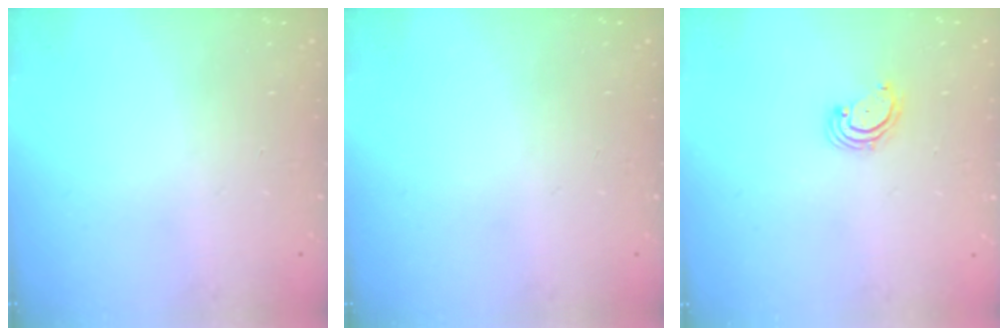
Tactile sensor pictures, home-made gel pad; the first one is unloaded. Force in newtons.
{"total": 0.0}
{"total": 2.6, "press": 2.6, "slide": 0.3}